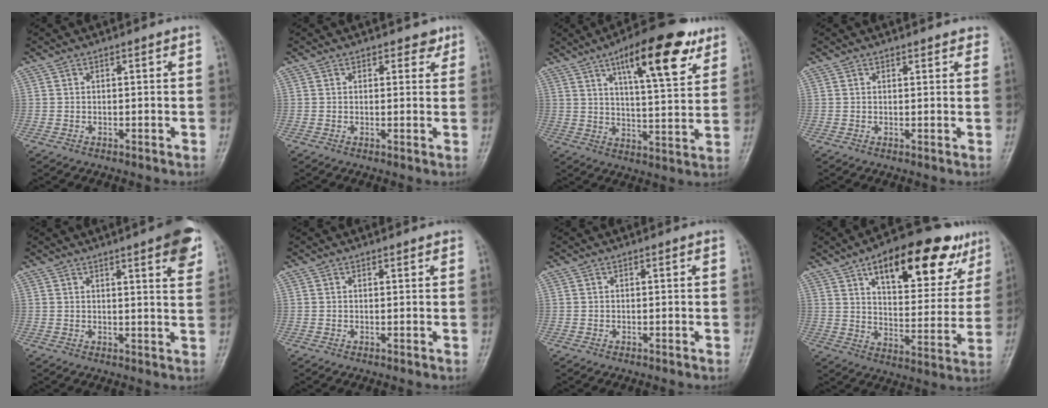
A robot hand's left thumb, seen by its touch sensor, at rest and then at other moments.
{"total": 2.3, "force": [1.5, 1.6, 0.8], "torque": [0.014, -0.005, 0.015]}
{"total": 17.4, "force": [9.3, 5.5, 13.6], "torque": [-0.174, -0.032, 0.140]}
{"total": 2.0, "force": [1.7, 1.0, 0.6], "torque": [0.018, -0.003, 0.013]}
{"total": 8.8, "force": [4.9, 1.7, 7.1], "torque": [-0.071, -0.015, 0.057]}
{"total": 0.8, "force": [0.6, 0.4, 0.3], "torque": [0.003, -0.003, 0.005]}
{"total": 0.0}
{"total": 23.1, "force": [12.7, 9.8, 16.6], "torque": [-0.190, -0.024, 0.191]}